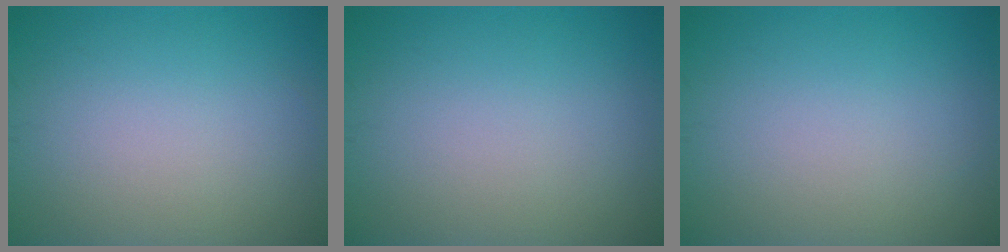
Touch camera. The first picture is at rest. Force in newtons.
{"total": 0.0}
{"total": 0.0}